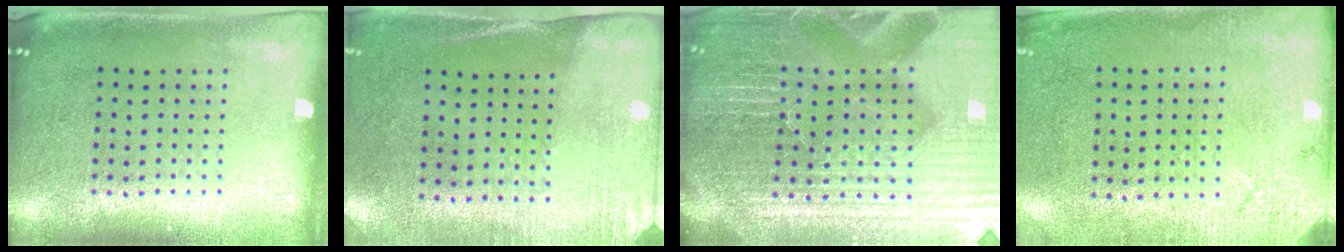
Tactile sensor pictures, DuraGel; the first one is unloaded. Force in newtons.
{"total": 2.6, "press": 2.3, "slide": 1.3}
{"total": 6.3, "press": 5.6, "slide": 2.8}
{"total": 2.6, "press": 2.4, "slide": 1.1}